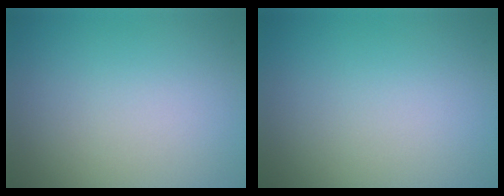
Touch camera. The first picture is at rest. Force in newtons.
{"total": 0.0}